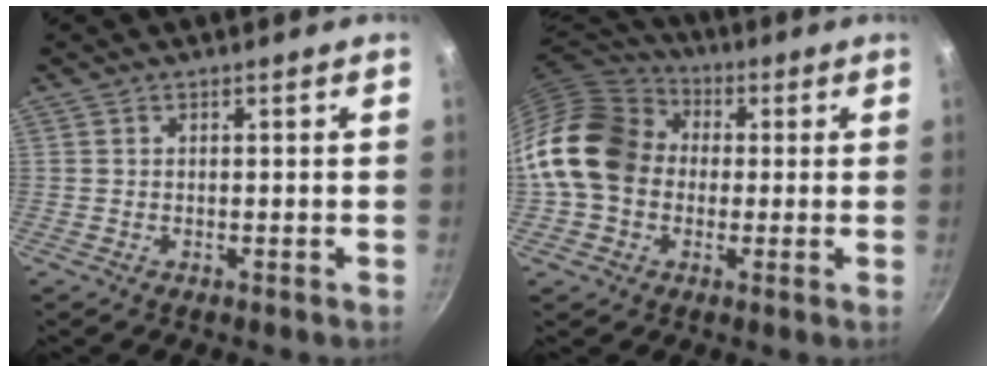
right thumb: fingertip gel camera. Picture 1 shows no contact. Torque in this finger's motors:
{"motor_torque": [-0.43, 1.10, 1.15, -0.45, 0.28]}